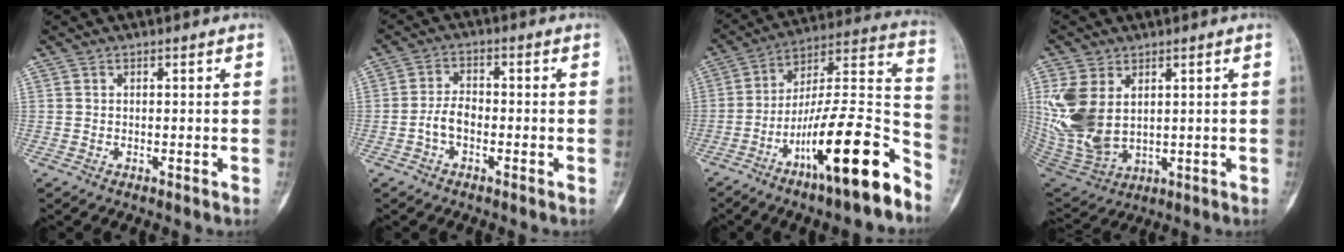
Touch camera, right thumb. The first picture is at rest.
{"total": 4.1, "force": [-1.5, 2.5, 2.9], "torque": [-0.048, 0.020, -0.034]}
{"total": 21.7, "force": [-12.7, 4.5, 17.0], "torque": [-0.266, 0.088, -0.213]}
{"total": 13.9, "force": [2.9, 9.0, 10.1], "torque": [-0.215, -0.015, 0.078]}